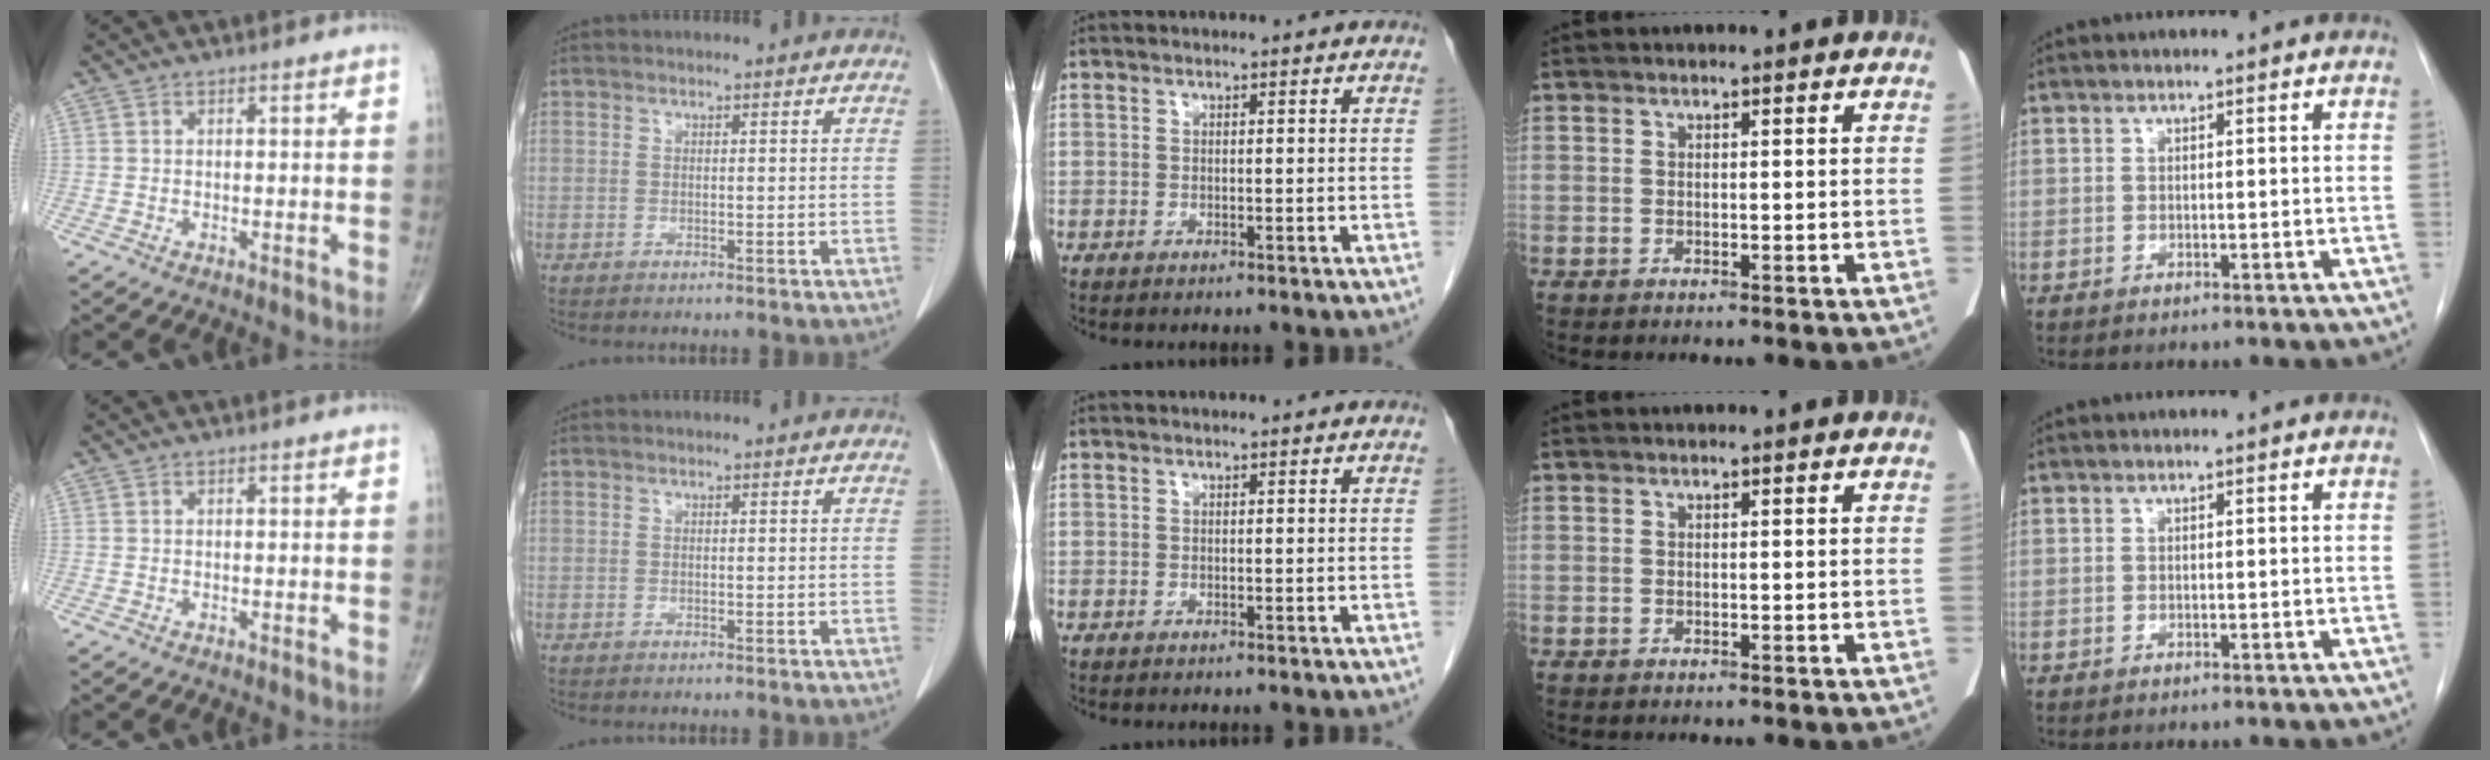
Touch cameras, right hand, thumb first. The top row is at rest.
{}